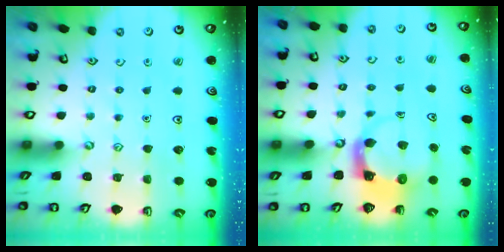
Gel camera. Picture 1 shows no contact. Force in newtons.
{"total": 3.9, "press": 3.8, "slide": 0.6}